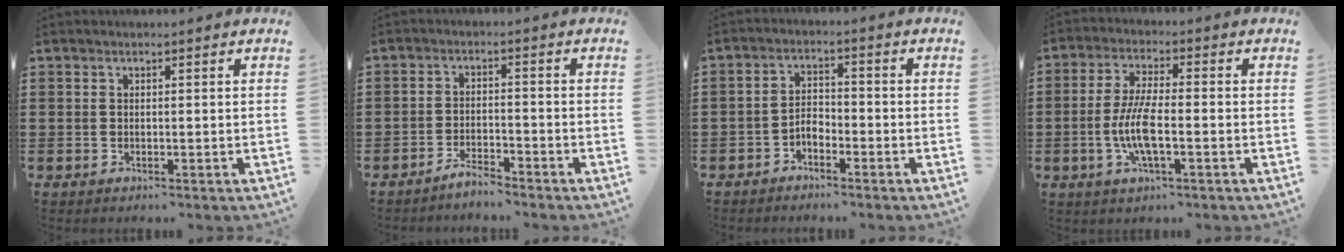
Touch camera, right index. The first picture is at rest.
{"total": 3.0, "force": [-3.0, 0.2, 0.5], "torque": [-0.012, 0.006, -0.060]}
{"total": 2.8, "force": [-2.0, 1.3, 1.4], "torque": [-0.038, 0.006, -0.043]}
{"total": 7.2, "force": [-1.8, 2.0, 6.7], "torque": [-0.148, -0.009, -0.039]}